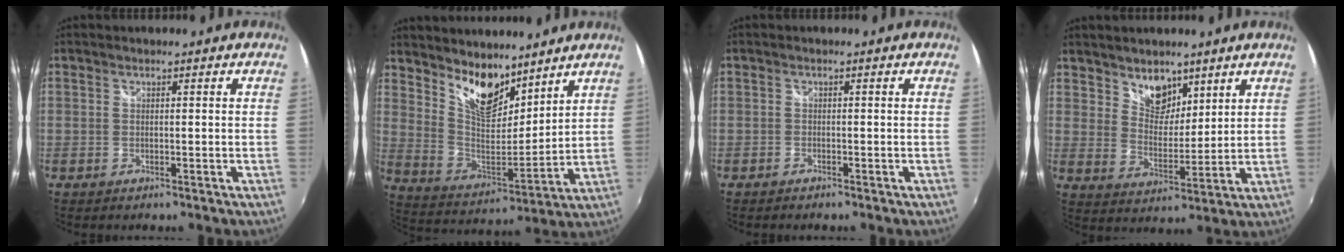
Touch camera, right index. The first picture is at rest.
{"total": 12.3, "force": [9.2, 5.2, 6.2], "torque": [-0.114, -0.004, 0.175]}
{"total": 1.0, "force": [-0.9, 0.4, 0.2], "torque": [-0.009, -0.002, -0.018]}
{"total": 7.4, "force": [5.3, 4.3, 3.0], "torque": [-0.034, -0.002, 0.095]}